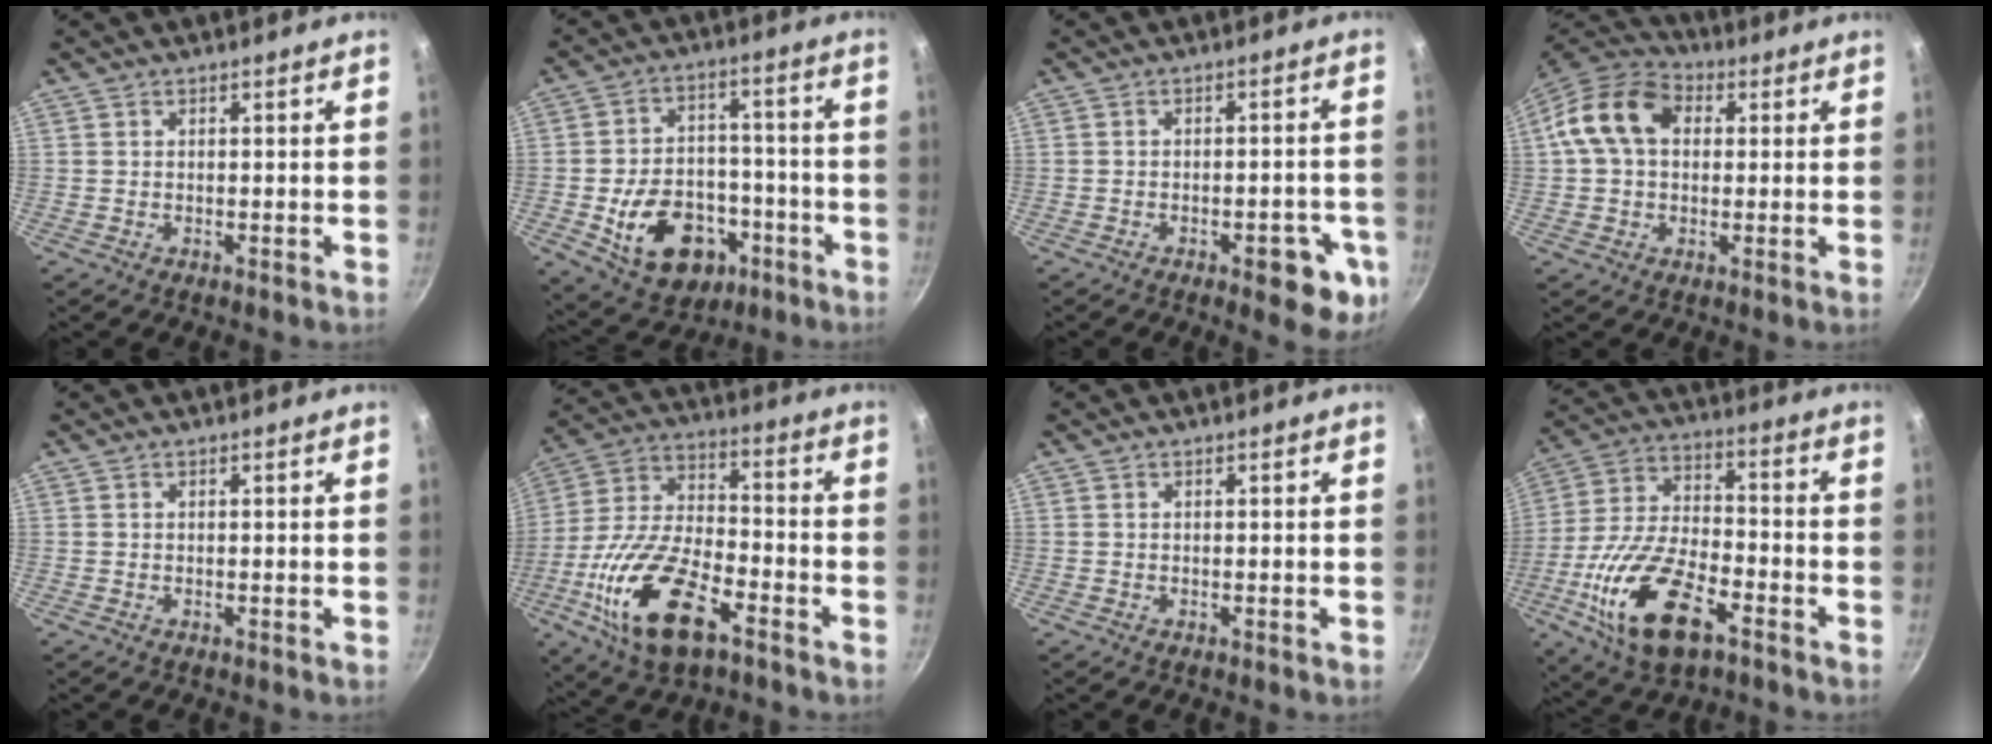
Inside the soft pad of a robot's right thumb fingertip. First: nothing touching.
{"total": 16.8, "force": [-6.1, 11.9, 10.0], "torque": [-0.132, 0.046, -0.079]}
{"total": 9.4, "force": [-3.6, 4.0, 7.7], "torque": [-0.060, 0.015, -0.040]}
{"total": 12.4, "force": [2.4, 9.1, 8.1], "torque": [-0.121, 0.026, 0.024]}
{"total": 0.0}
{"total": 20.4, "force": [-8.8, 9.8, 15.6], "torque": [-0.296, 0.030, -0.170]}
{"total": 0.0}
{"total": 19.4, "force": [-8.3, 9.4, 14.8], "torque": [-0.281, 0.024, -0.159]}